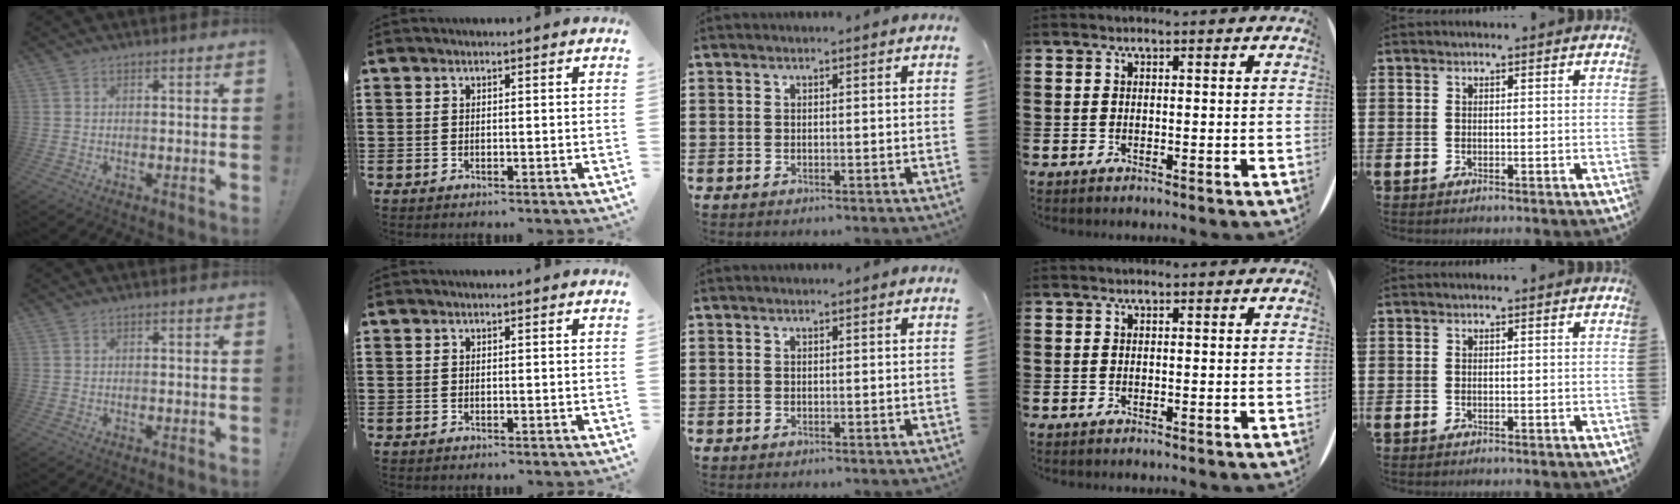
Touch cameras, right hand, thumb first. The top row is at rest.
{}